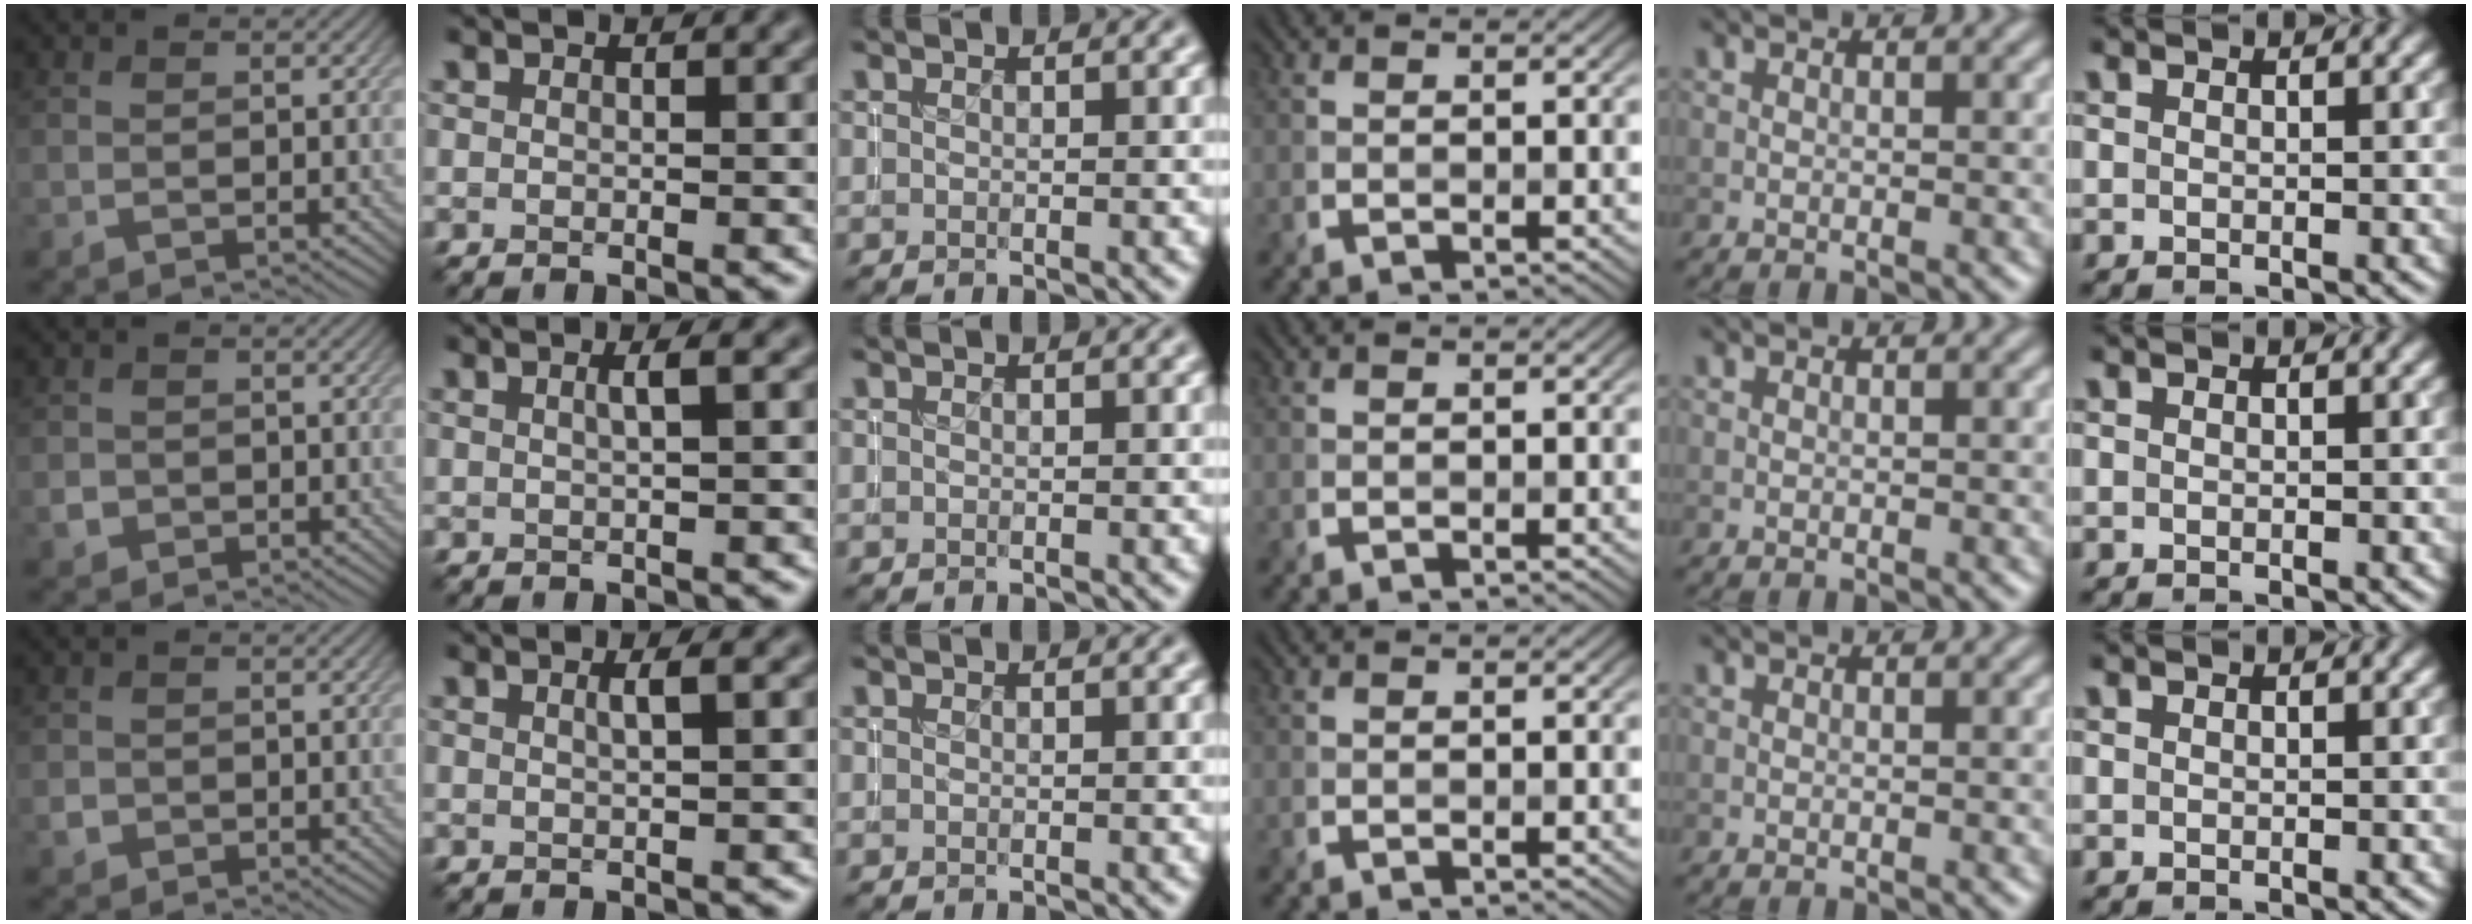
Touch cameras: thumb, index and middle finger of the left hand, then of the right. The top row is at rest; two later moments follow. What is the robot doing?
{"motion": "insert", "object": "coin"}